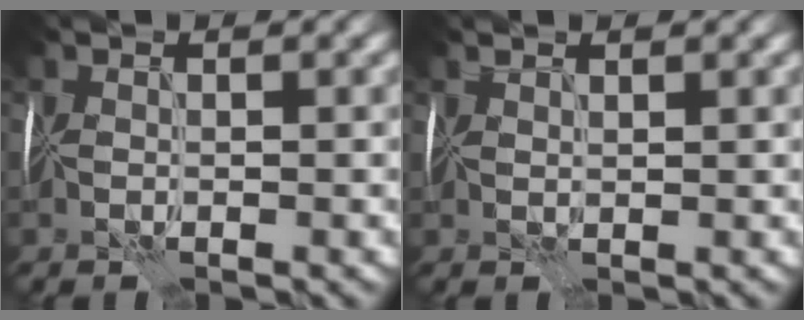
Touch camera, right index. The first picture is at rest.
{"total": 1.4, "force": [1.4, 0.3, 0.3], "torque": [-0.009, 0.008, 0.024]}